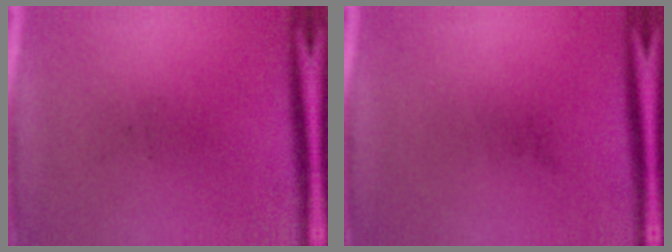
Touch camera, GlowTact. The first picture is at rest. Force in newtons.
{"total": 0.0}